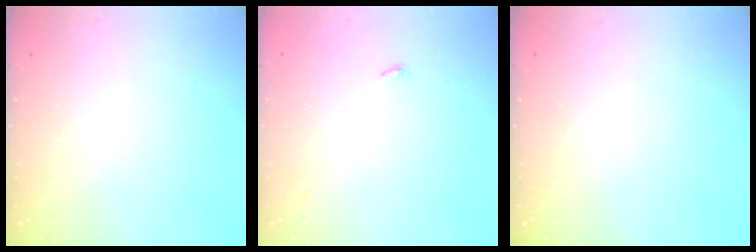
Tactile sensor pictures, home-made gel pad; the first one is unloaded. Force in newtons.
{"total": 6.3, "press": 2.7, "slide": 5.7}
{"total": 0.0}